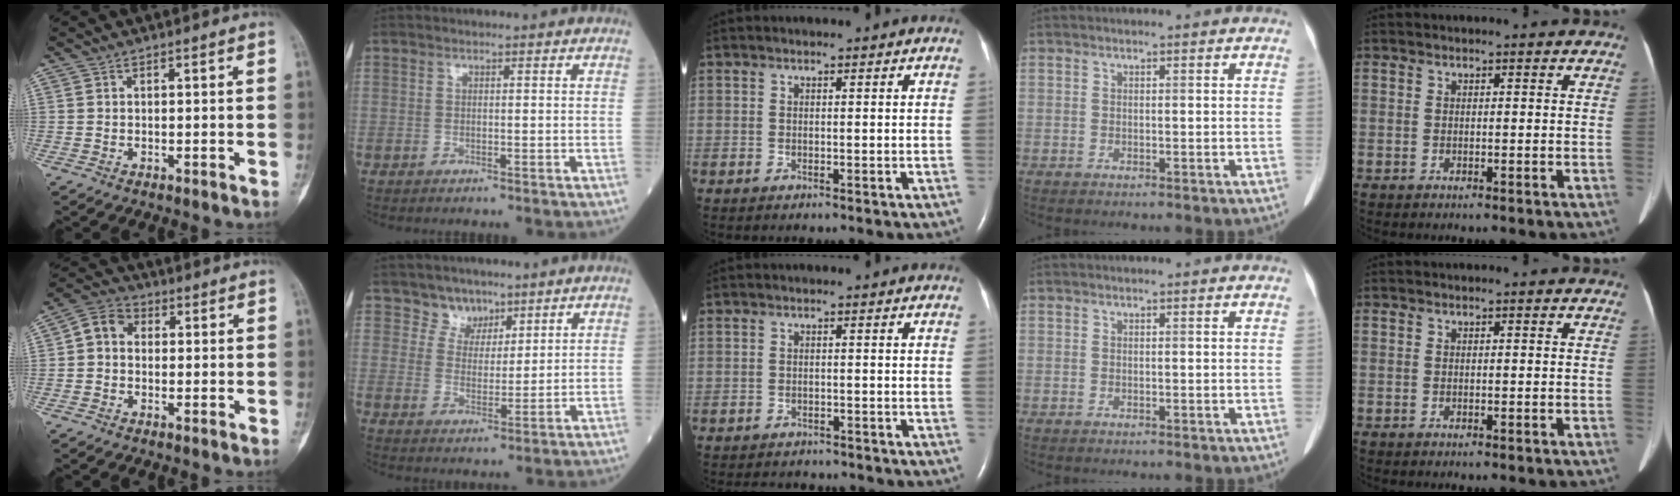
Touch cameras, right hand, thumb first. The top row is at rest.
{"thumb": {"total": 5.5, "force": [0.4, 4.5, 3.1], "torque": [-0.043, 0.019, -0.004]}, "index": {"total": 4.4, "force": [3.4, 2.9, 0.2], "torque": [0.003, -0.002, 0.059]}, "middle": {"total": 5.1, "force": [-4.8, 1.6, 0.7], "torque": [-0.010, -0.005, -0.063]}}